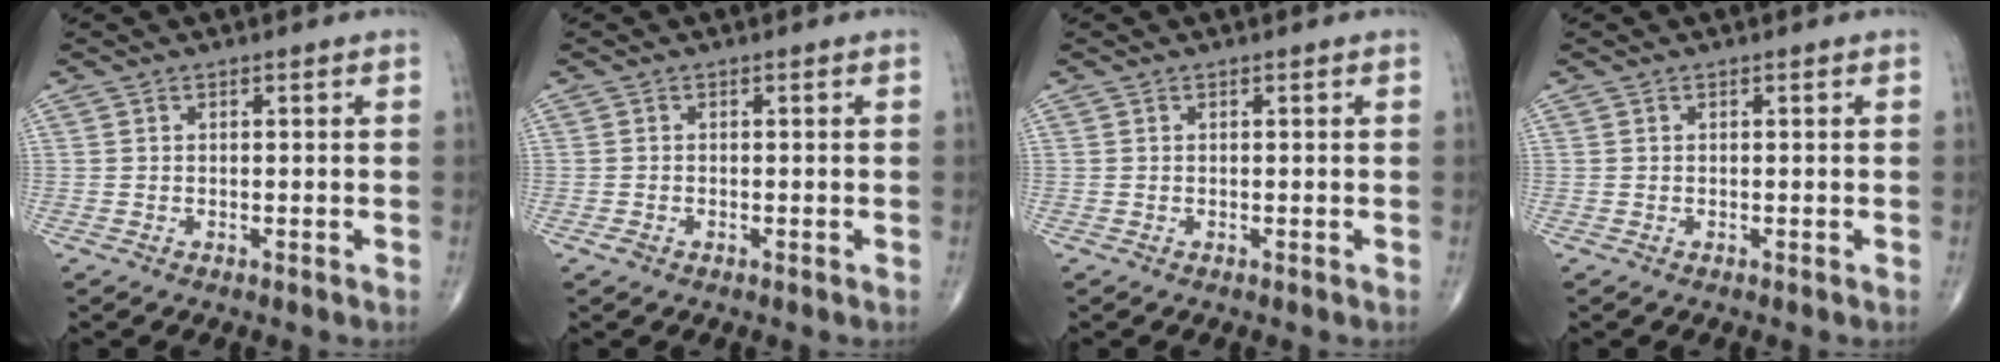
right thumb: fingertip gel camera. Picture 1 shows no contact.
{"total": 0.9, "force": [-0.5, 0.5, 0.5], "torque": [-0.012, 0.001, -0.011]}
{"total": 0.0}
{"total": 0.0}